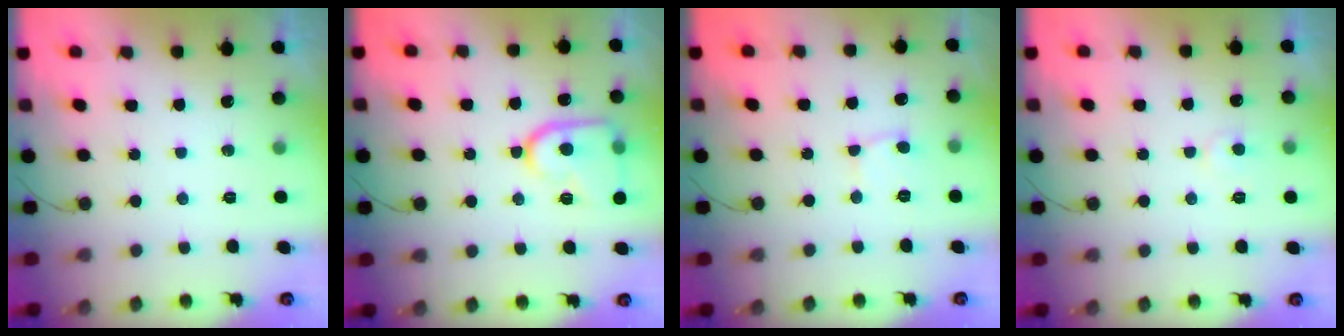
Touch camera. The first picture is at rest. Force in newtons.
{"total": 14.6, "press": 14.5, "slide": 1.3}
{"total": 2.6, "press": 2.6, "slide": 0.2}
{"total": 3.9, "press": 3.9, "slide": 0.3}